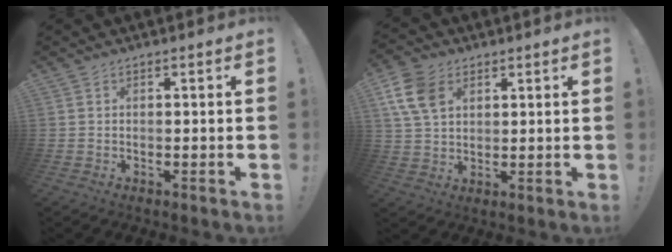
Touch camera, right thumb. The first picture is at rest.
{"total": 11.6, "force": [4.8, 8.2, 6.6], "torque": [-0.126, -0.009, 0.097]}